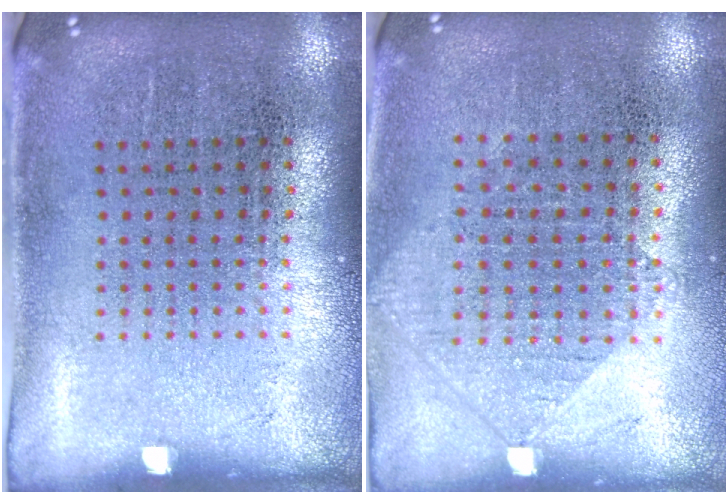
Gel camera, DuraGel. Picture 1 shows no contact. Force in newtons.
{"total": 1.0, "press": 0.9, "slide": 0.4}